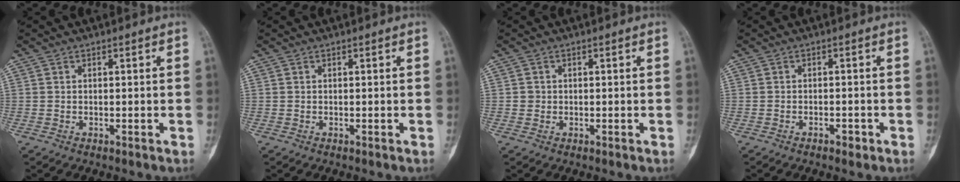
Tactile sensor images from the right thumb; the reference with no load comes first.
{"total": 0.0}
{"total": 1.0, "force": [0.0, 1.0, 0.2], "torque": [0.001, 0.003, 0.000]}
{"total": 1.7, "force": [-1.1, 0.8, 1.0], "torque": [-0.016, 0.009, -0.017]}